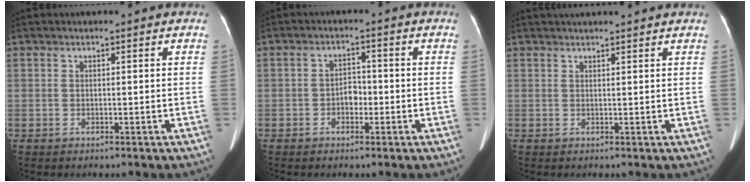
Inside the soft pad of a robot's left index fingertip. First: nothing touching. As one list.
[{"total": 2.6, "force": [-1.0, 1.7, 1.7], "torque": [-0.024, 0.012, -0.020]}, {"total": 6.1, "force": [5.6, 0.2, 2.4], "torque": [-0.027, 0.034, 0.068]}]